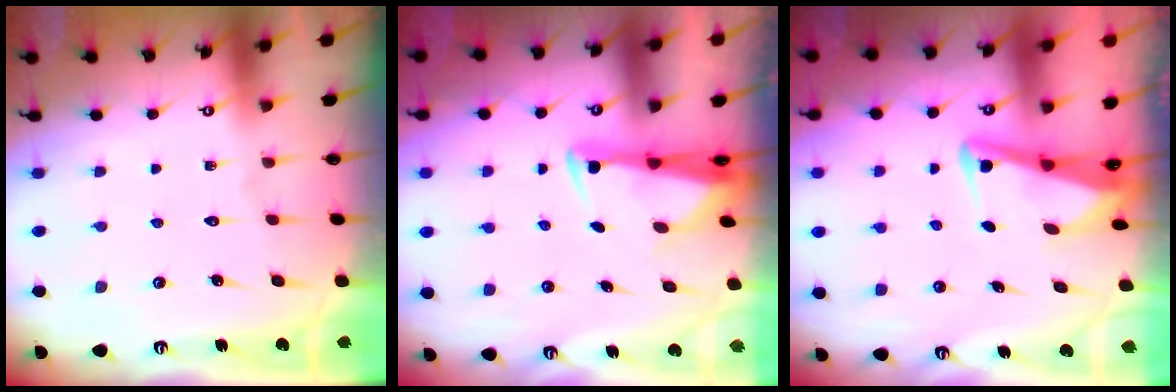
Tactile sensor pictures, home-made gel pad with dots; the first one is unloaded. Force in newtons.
{"total": 2.8, "press": 2.7, "slide": 0.9}
{"total": 3.6, "press": 3.5, "slide": 0.8}